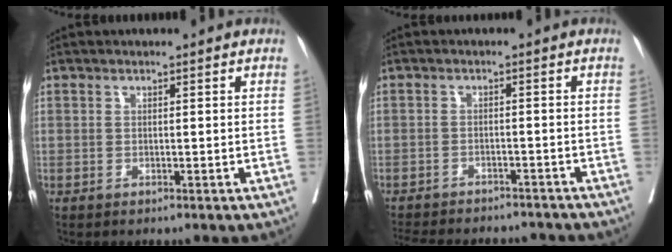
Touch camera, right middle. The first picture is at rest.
{"total": 15.1, "force": [-13.6, 4.4, 4.9], "torque": [-0.115, -0.004, -0.179]}